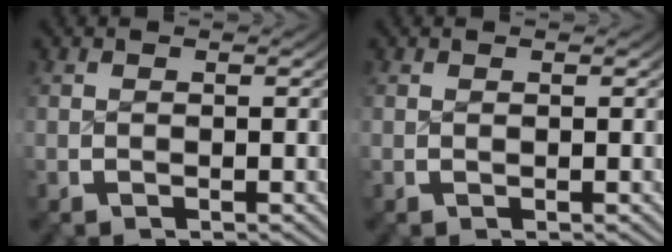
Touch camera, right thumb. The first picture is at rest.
{"total": 0.0}